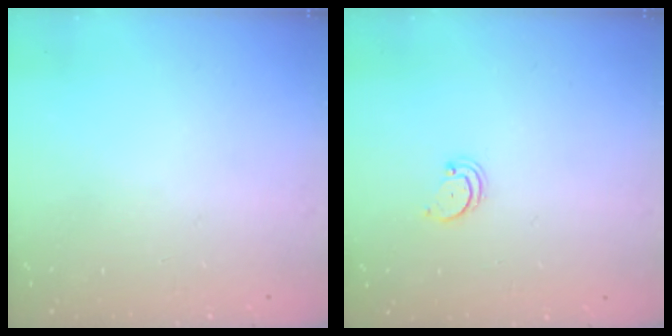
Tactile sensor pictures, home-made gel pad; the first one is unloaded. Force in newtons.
{"total": 2.0, "press": 2.0, "slide": 0.2}